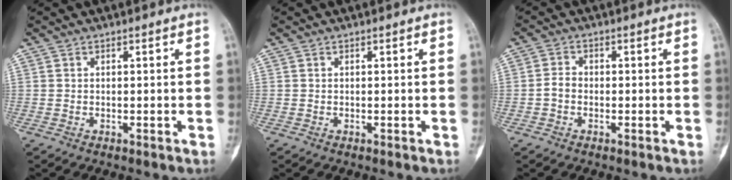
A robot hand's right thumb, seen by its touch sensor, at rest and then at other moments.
{"total": 0.0}
{"total": 2.2, "force": [-0.8, 1.6, 1.3], "torque": [-0.018, 0.008, -0.021]}